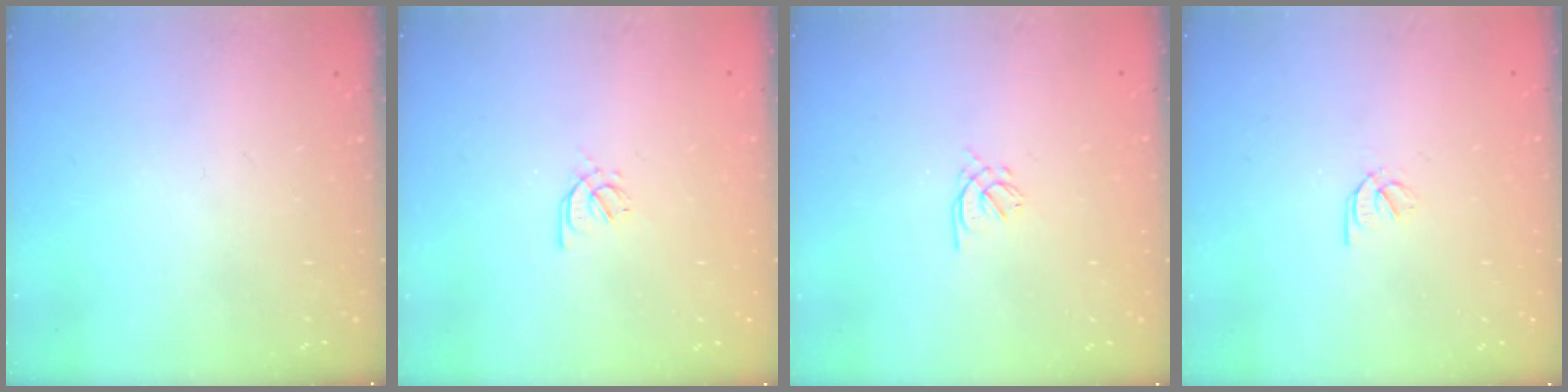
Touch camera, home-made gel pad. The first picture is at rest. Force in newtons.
{"total": 2.4, "press": 2.3, "slide": 0.6}
{"total": 1.2, "press": 1.0, "slide": 0.5}
{"total": 1.9, "press": 1.9, "slide": 0.3}